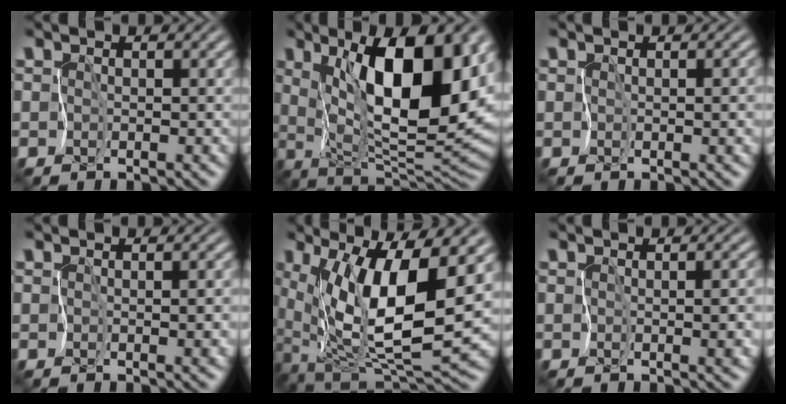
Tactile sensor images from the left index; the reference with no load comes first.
{"total": 12.0, "force": [3.6, 4.2, 10.6], "torque": [-0.156, -0.008, 0.062]}
{"total": 2.1, "force": [-0.3, 0.9, 1.9], "torque": [-0.020, -0.001, 0.000]}
{"total": 2.8, "force": [-0.6, 1.3, 2.4], "torque": [-0.017, 0.002, 0.000]}
{"total": 11.1, "force": [2.5, 3.1, 10.3], "torque": [-0.177, -0.014, 0.044]}
{"total": 3.9, "force": [-0.6, 1.7, 3.4], "torque": [-0.027, 0.004, 0.002]}